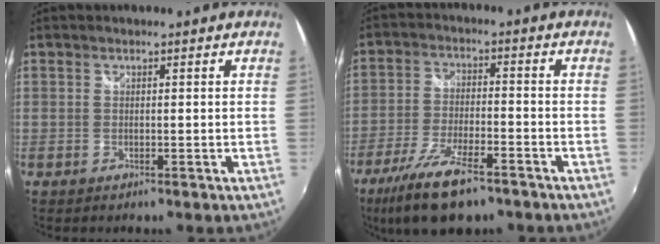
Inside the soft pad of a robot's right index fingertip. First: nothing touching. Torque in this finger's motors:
{"motor_torque": [1.19, -0.94, 0.42, 0.09]}